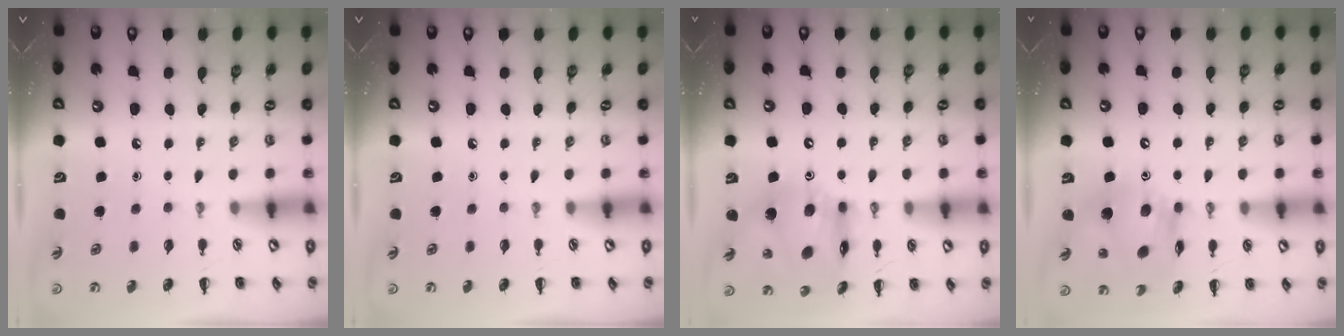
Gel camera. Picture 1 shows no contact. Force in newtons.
{"total": 0.0}
{"total": 14.3, "press": 13.9, "slide": 3.5}
{"total": 14.1, "press": 13.5, "slide": 4.0}